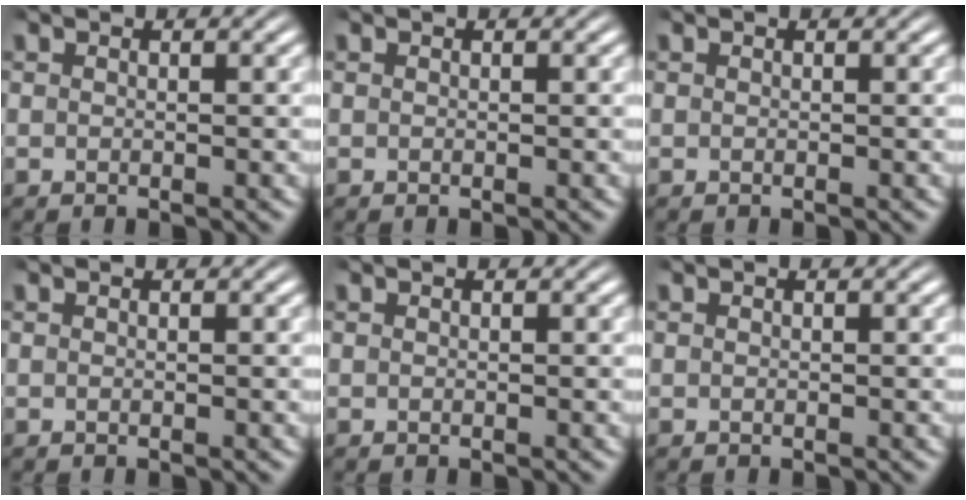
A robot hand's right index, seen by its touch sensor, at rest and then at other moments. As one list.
[{"total": 0.0}, {"total": 0.0}, {"total": 0.0}, {"total": 0.0}, {"total": 0.0}]